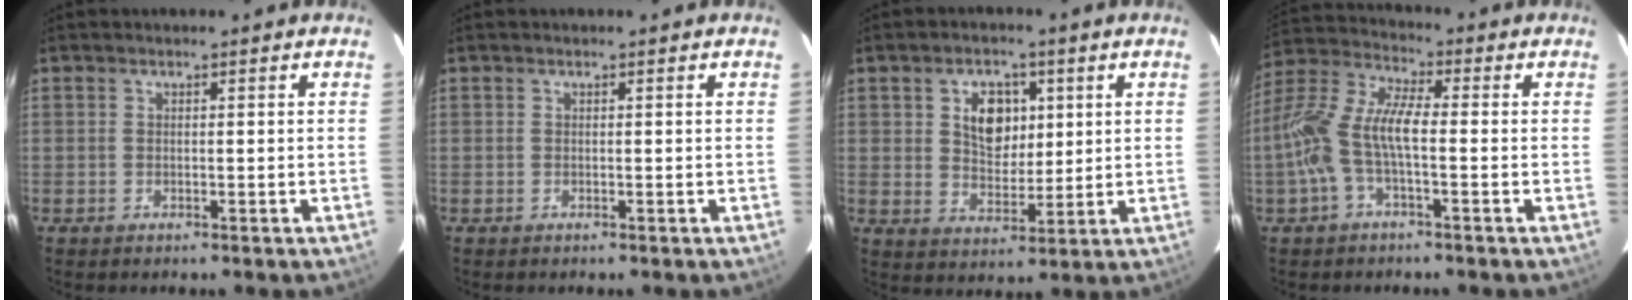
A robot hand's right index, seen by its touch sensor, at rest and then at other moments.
{"total": 0.0}
{"total": 8.1, "force": [2.5, 5.5, 5.4], "torque": [-0.090, 0.009, 0.049]}
{"total": 10.8, "force": [-2.3, 3.3, 10.0], "torque": [-0.221, 0.010, -0.048]}